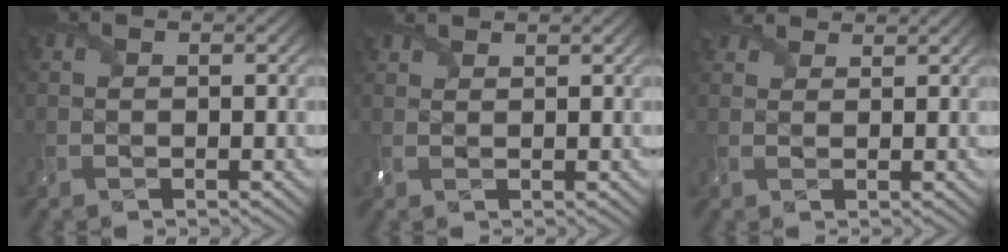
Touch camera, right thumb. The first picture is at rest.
{"total": 1.7, "force": [1.6, 0.4, 0.5], "torque": [-0.022, 0.004, 0.034]}
{"total": 2.5, "force": [2.3, 0.9, 0.6], "torque": [-0.018, 0.003, 0.040]}